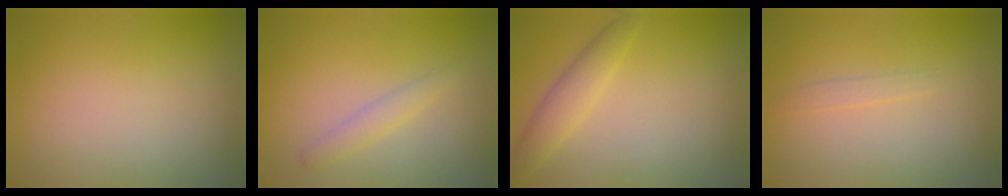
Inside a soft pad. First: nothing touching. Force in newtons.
{"total": 1.4, "press": 1.4, "slide": 0.1}
{"total": 2.3, "press": 2.3, "slide": 0.1}
{"total": 0.7, "press": 0.7, "slide": 0.1}